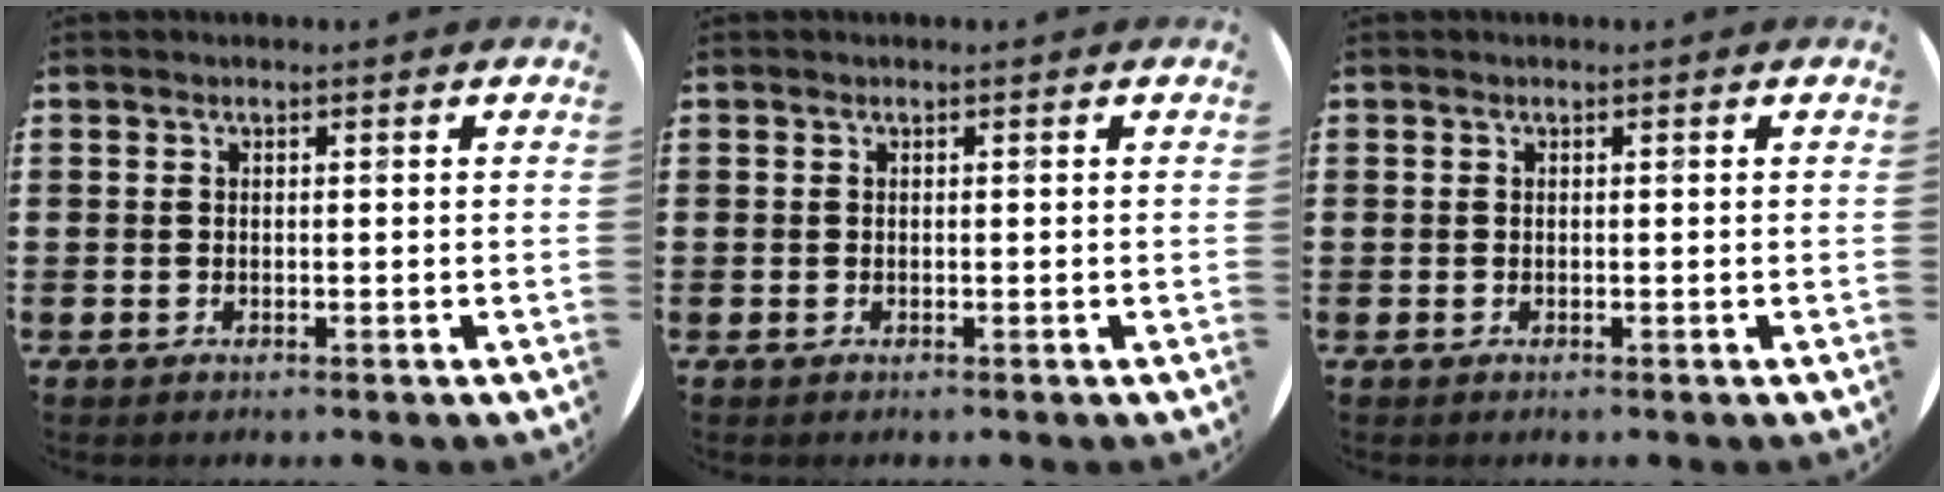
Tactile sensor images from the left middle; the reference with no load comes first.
{"total": 0.0}
{"total": 0.0}